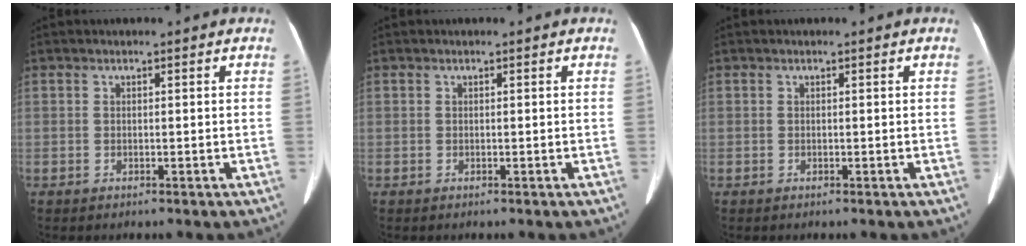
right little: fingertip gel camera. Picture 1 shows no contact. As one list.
[{"total": 0.0}, {"total": 0.0}]